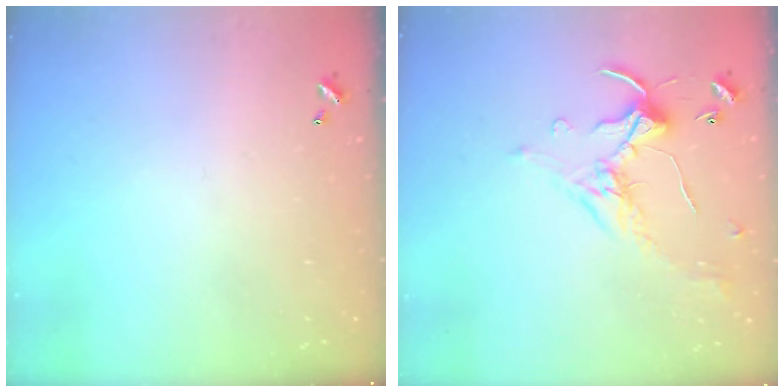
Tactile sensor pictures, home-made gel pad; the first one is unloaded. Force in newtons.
{"total": 1.2, "press": 0.9, "slide": 0.9}